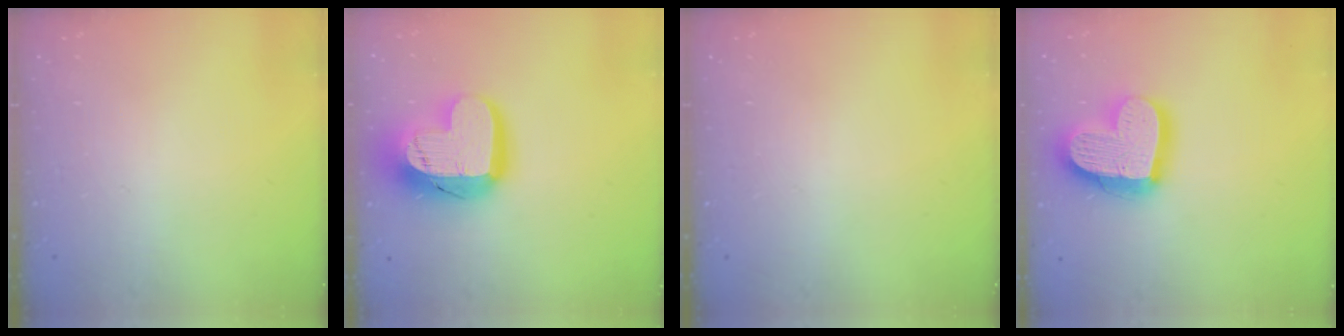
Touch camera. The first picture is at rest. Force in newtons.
{"total": 18.9, "press": 18.8, "slide": 1.7}
{"total": 0.0}
{"total": 21.1, "press": 21.0, "slide": 1.8}